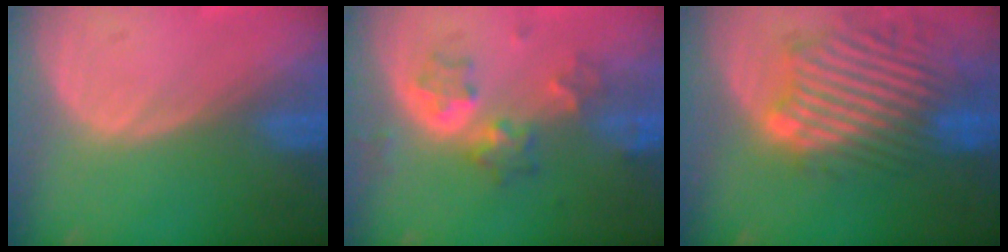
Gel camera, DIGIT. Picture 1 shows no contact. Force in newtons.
{"total": 6.3, "press": 5.6, "slide": 2.7}
{"total": 11.7, "press": 10.7, "slide": 5.0}